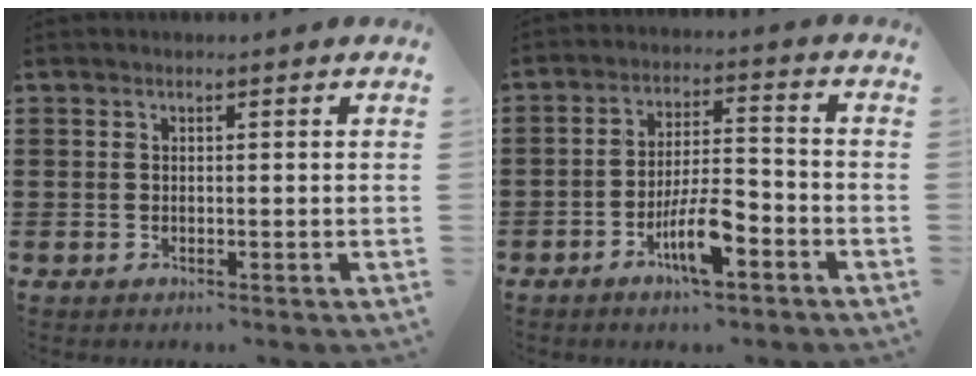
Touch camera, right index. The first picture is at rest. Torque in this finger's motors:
{"motor_torque": [2.14, 0.00, 0.58, 0.16]}